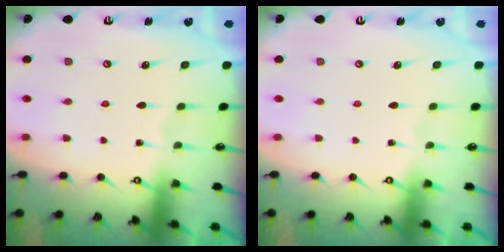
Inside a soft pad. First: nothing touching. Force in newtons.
{"total": 0.0}